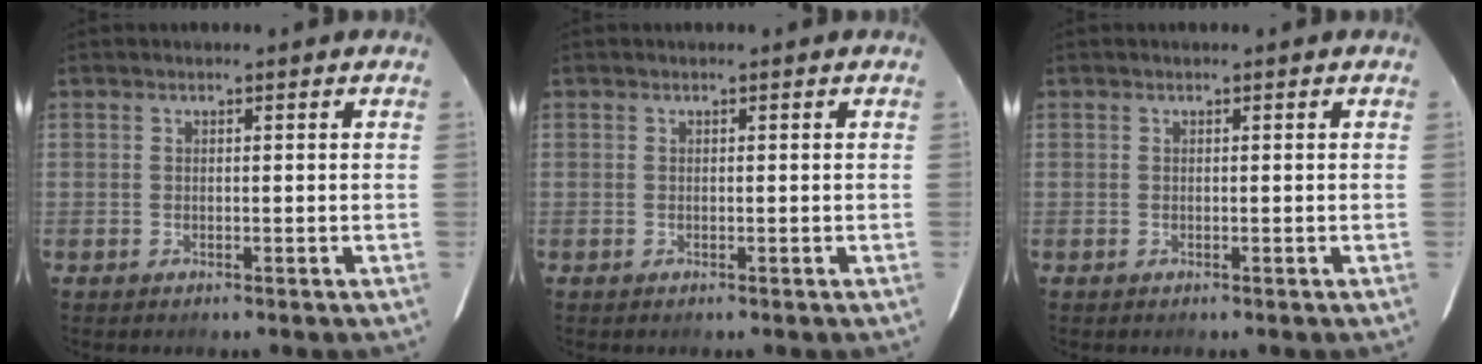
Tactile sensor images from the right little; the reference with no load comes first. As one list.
[{"total": 0.0}, {"total": 0.0}]